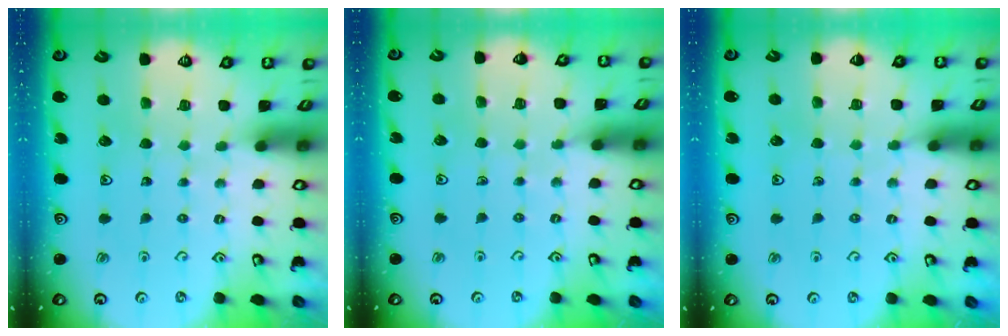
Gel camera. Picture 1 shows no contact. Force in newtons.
{"total": 2.7, "press": 2.7, "slide": 0.4}
{"total": 2.7, "press": 2.7, "slide": 0.4}